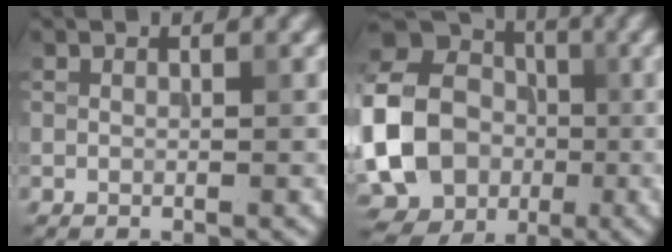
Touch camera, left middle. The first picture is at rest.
{"total": 18.3, "force": [-2.9, 16.2, 8.2], "torque": [-0.190, 0.000, -0.098]}